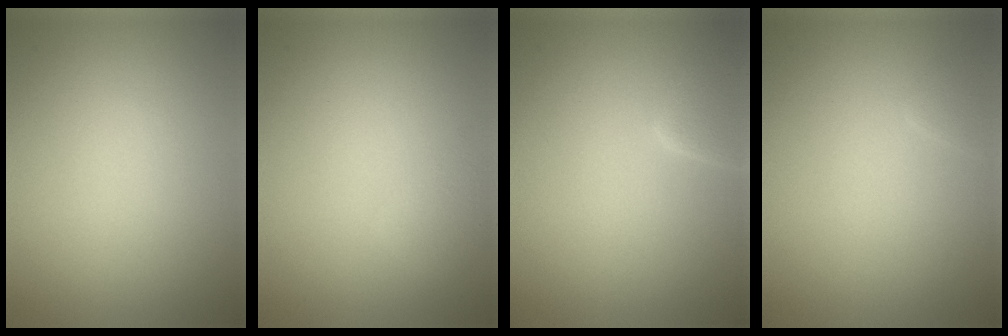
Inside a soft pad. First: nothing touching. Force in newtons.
{"total": 1.6, "press": 1.6, "slide": 0.1}
{"total": 3.0, "press": 3.0, "slide": 0.2}
{"total": 0.8, "press": 0.8, "slide": 0.0}